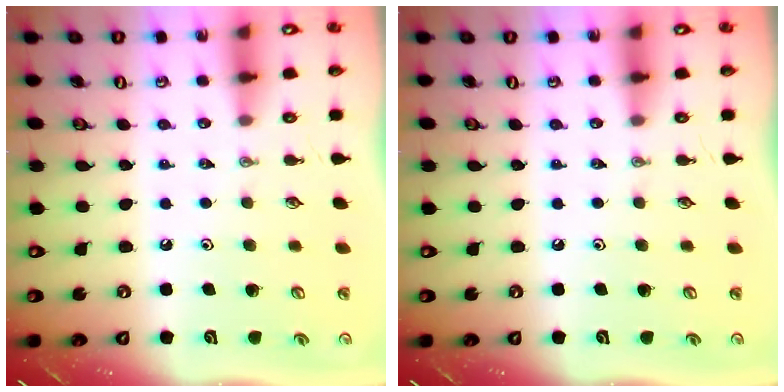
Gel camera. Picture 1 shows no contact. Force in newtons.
{"total": 0.0}